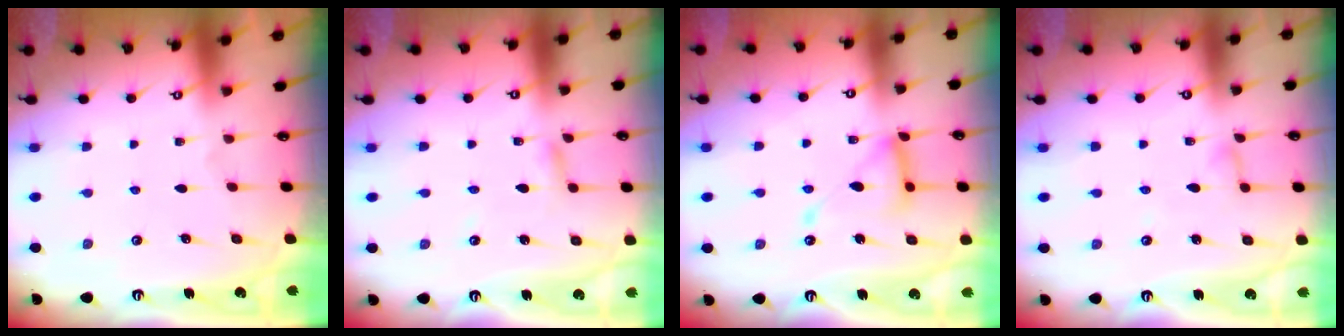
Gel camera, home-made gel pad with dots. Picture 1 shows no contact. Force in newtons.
{"total": 2.7, "press": 2.7, "slide": 0.1}
{"total": 13.8, "press": 13.7, "slide": 1.3}
{"total": 3.5, "press": 3.5, "slide": 0.3}